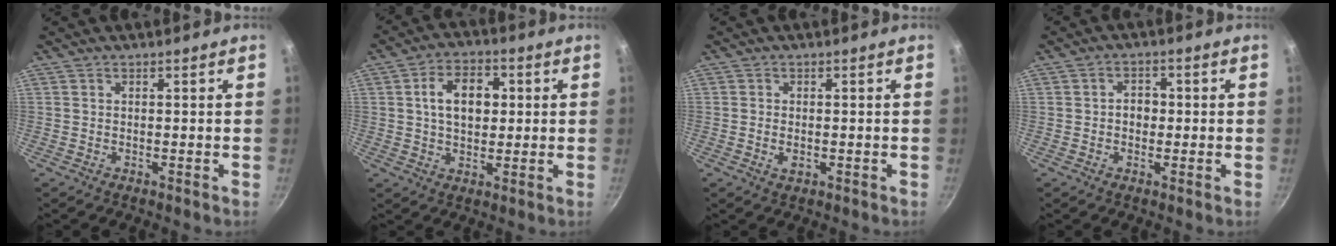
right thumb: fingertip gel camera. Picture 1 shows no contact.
{"total": 9.7, "force": [1.6, 6.5, 7.0], "torque": [-0.093, 0.009, 0.021]}
{"total": 2.1, "force": [-0.5, 1.3, 1.6], "torque": [-0.030, -0.001, -0.009]}
{"total": 3.4, "force": [-0.2, 2.7, 2.0], "torque": [-0.008, 0.009, -0.005]}